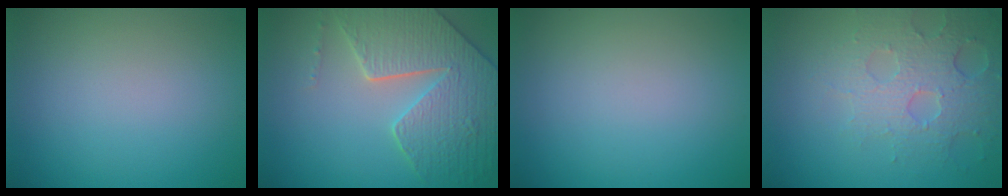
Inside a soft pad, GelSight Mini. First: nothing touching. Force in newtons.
{"total": 6.8, "press": 5.8, "slide": 3.6}
{"total": 0.0}
{"total": 4.0, "press": 4.0, "slide": 0.5}